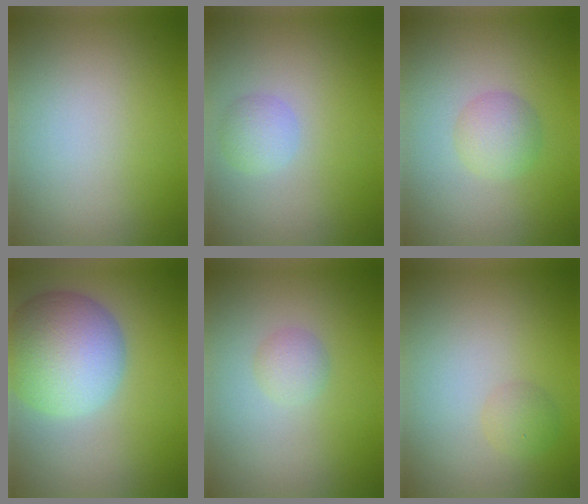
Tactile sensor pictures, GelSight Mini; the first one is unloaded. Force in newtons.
{"total": 1.8, "press": 1.8, "slide": 0.1}
{"total": 2.4, "press": 2.4, "slide": 0.1}
{"total": 9.0, "press": 9.0, "slide": 0.6}
{"total": 1.4, "press": 1.4, "slide": 0.1}
{"total": 1.4, "press": 1.3, "slide": 0.2}